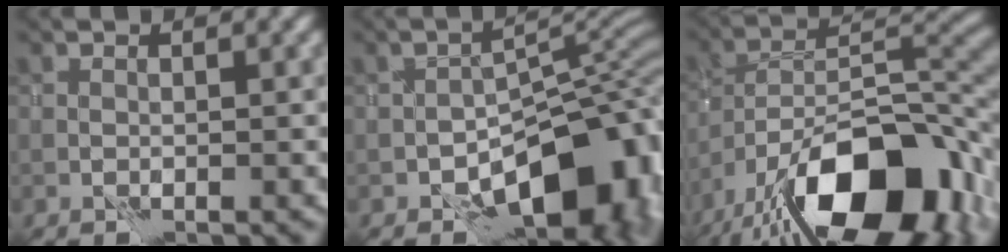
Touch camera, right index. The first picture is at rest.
{"total": 12.2, "force": [-6.0, 6.4, 8.4], "torque": [-0.094, -0.011, -0.097]}
{"total": 16.8, "force": [-10.9, 6.7, 10.9], "torque": [-0.172, 0.002, -0.188]}